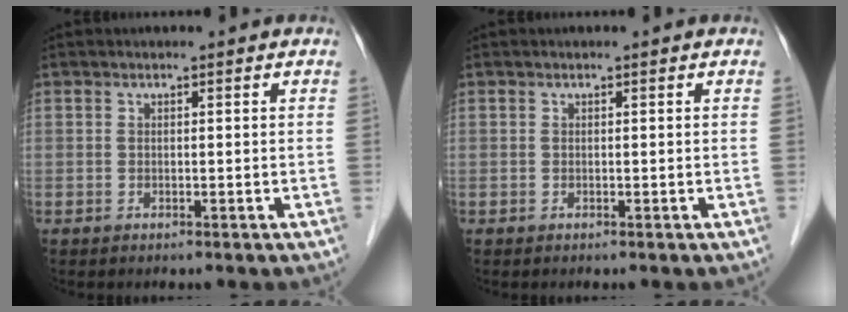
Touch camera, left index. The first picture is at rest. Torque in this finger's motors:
{"motor_torque": [0.03, 0.02, 0.00, 0.00]}